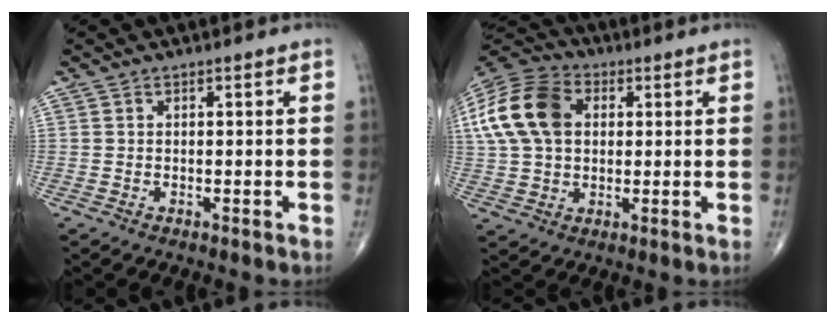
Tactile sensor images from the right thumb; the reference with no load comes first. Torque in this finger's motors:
{"motor_torque": [-0.15, 0.82, 0.52, 0.06, 0.29]}